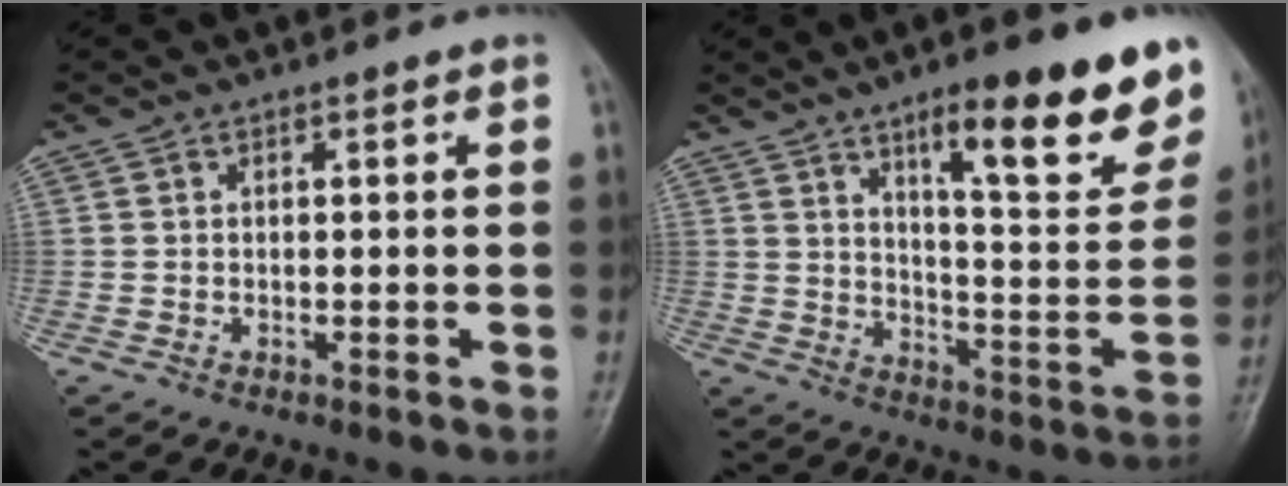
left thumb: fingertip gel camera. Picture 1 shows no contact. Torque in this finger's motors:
{"motor_torque": [0.70, 0.69, 1.48, -1.29, 0.32]}